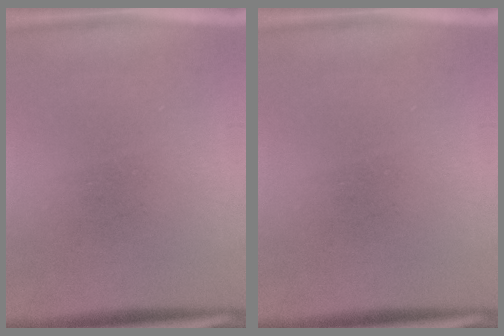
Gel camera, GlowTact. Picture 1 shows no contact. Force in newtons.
{"total": 0.0}